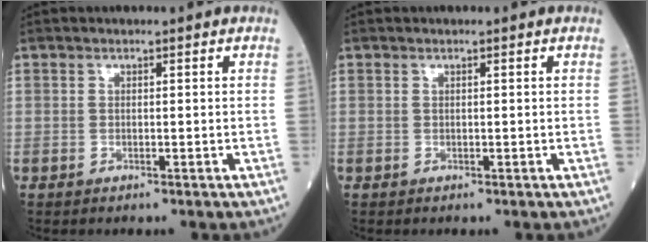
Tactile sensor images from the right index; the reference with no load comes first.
{"total": 0.0}